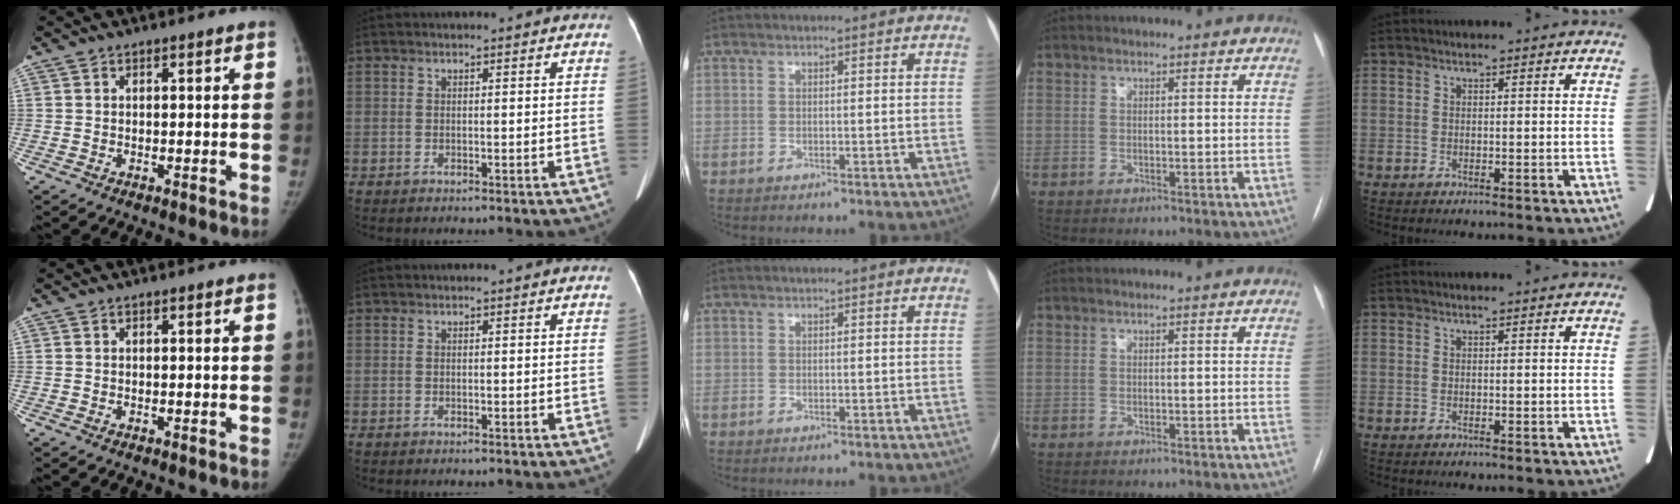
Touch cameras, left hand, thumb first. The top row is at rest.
{}